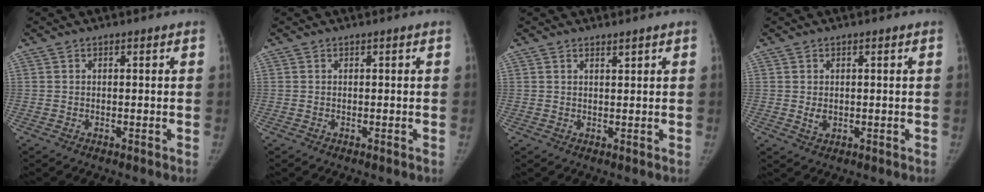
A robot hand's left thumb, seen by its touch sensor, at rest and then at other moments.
{"total": 0.0}
{"total": 0.8, "force": [0.7, 0.2, 0.3], "torque": [-0.003, -0.006, 0.011]}
{"total": 2.1, "force": [-0.1, 1.6, 1.4], "torque": [-0.016, -0.001, 0.003]}